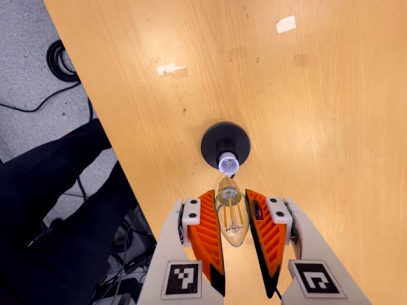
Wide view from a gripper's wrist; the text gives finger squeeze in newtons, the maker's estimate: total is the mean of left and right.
{"total": 13.5, "left": 14.0, "right": 13.0}